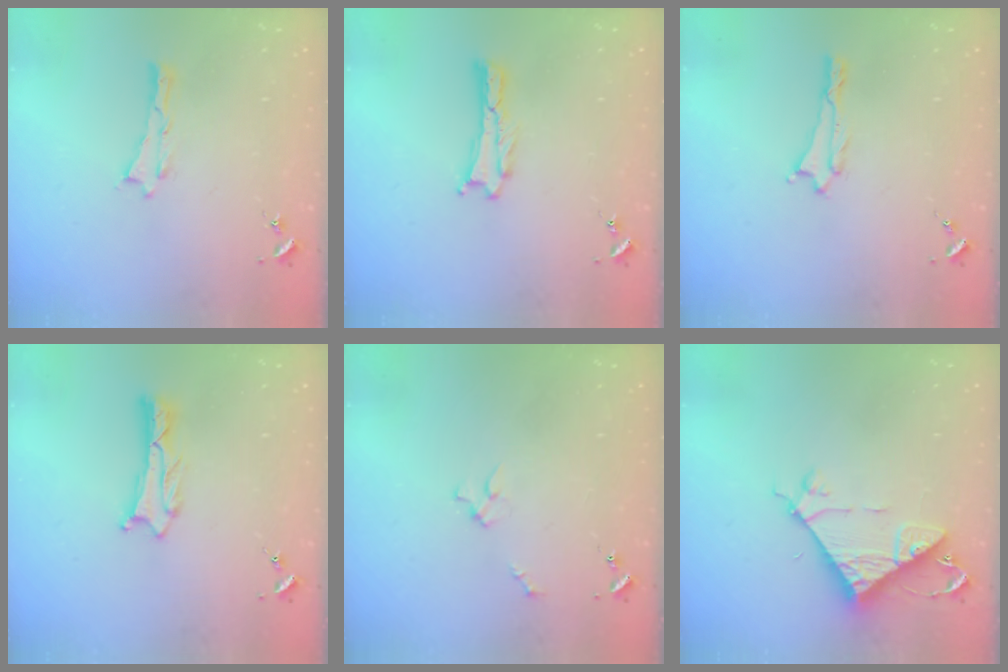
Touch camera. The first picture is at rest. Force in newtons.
{"total": 0.0}
{"total": 0.0}
{"total": 1.1, "press": 1.1, "slide": 0.2}
{"total": 2.3, "press": 2.2, "slide": 0.3}
{"total": 7.7, "press": 7.7, "slide": 0.7}